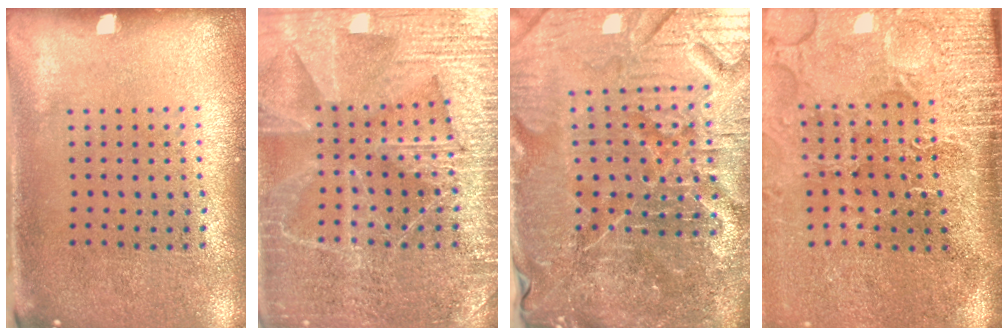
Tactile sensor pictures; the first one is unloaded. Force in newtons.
{"total": 6.6, "press": 6.5, "slide": 0.9}
{"total": 7.1, "press": 6.3, "slide": 3.3}
{"total": 4.9, "press": 4.0, "slide": 2.9}